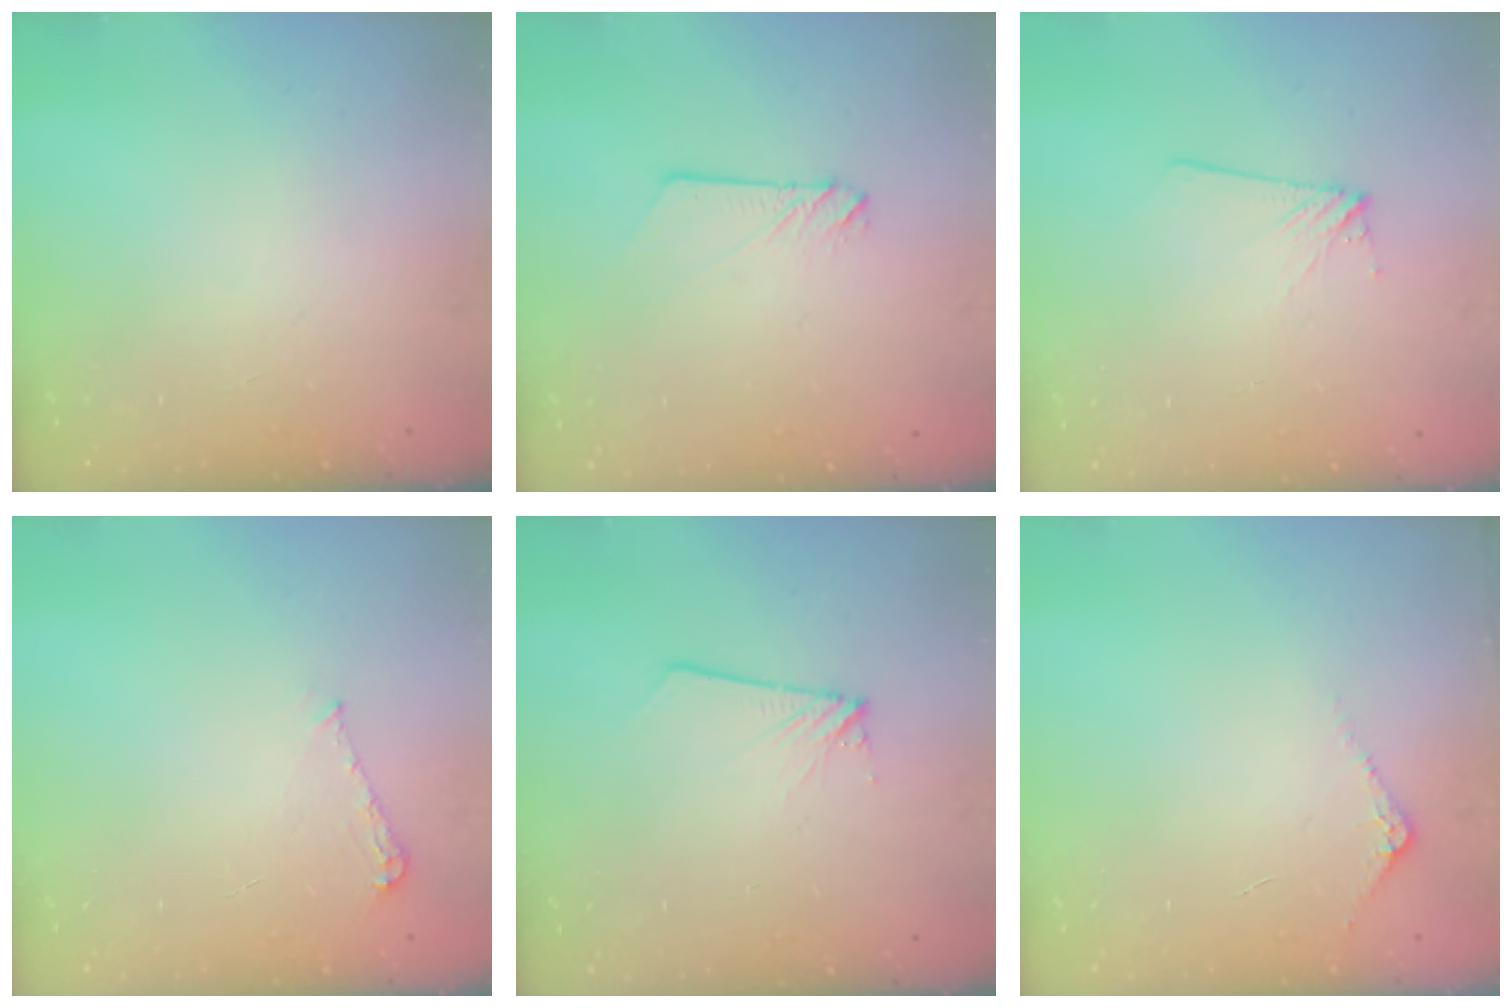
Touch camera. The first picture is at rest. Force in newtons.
{"total": 2.3, "press": 2.3, "slide": 0.3}
{"total": 4.3, "press": 4.2, "slide": 0.6}
{"total": 5.3, "press": 5.2, "slide": 0.5}
{"total": 1.7, "press": 1.7, "slide": 0.1}
{"total": 6.0, "press": 5.9, "slide": 0.7}